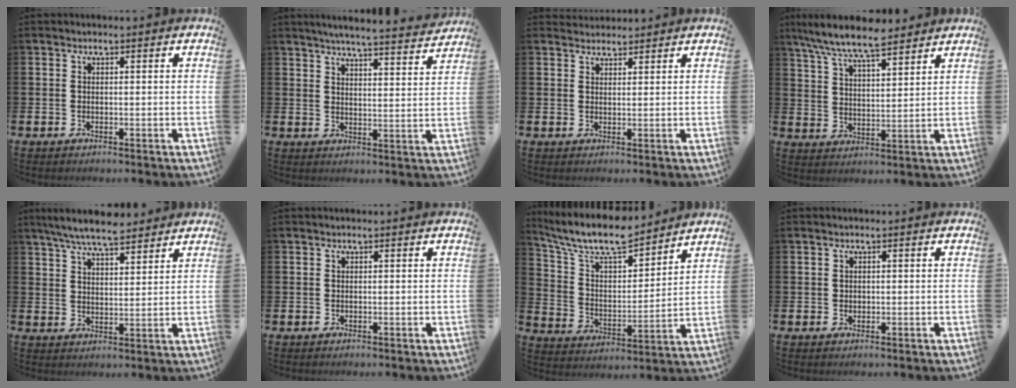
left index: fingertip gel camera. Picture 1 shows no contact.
{"total": 5.6, "force": [5.4, -0.4, 1.3], "torque": [-0.033, -0.038, 0.091]}
{"total": 2.1, "force": [2.0, 0.6, -0.2], "torque": [0.012, -0.010, 0.035]}
{"total": 8.4, "force": [7.7, 1.3, 3.2], "torque": [-0.088, -0.031, 0.138]}
{"total": 7.3, "force": [6.7, 1.2, 2.6], "torque": [-0.062, -0.023, 0.121]}
{"total": 0.0}
{"total": 9.6, "force": [8.6, 2.3, 3.5], "torque": [-0.107, -0.054, 0.152]}
{"total": 0.6, "force": [0.4, 0.5, 0.1], "torque": [0.009, 0.000, 0.003]}